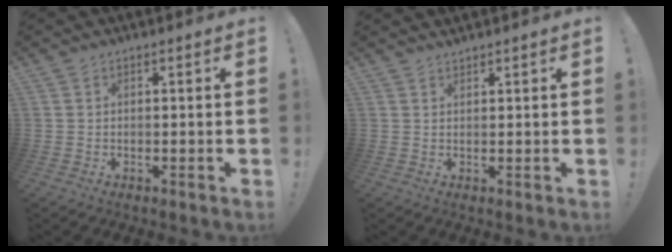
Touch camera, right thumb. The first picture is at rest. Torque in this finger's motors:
{"motor_torque": [-0.11, -0.11, -0.02, 0.11, 0.00]}